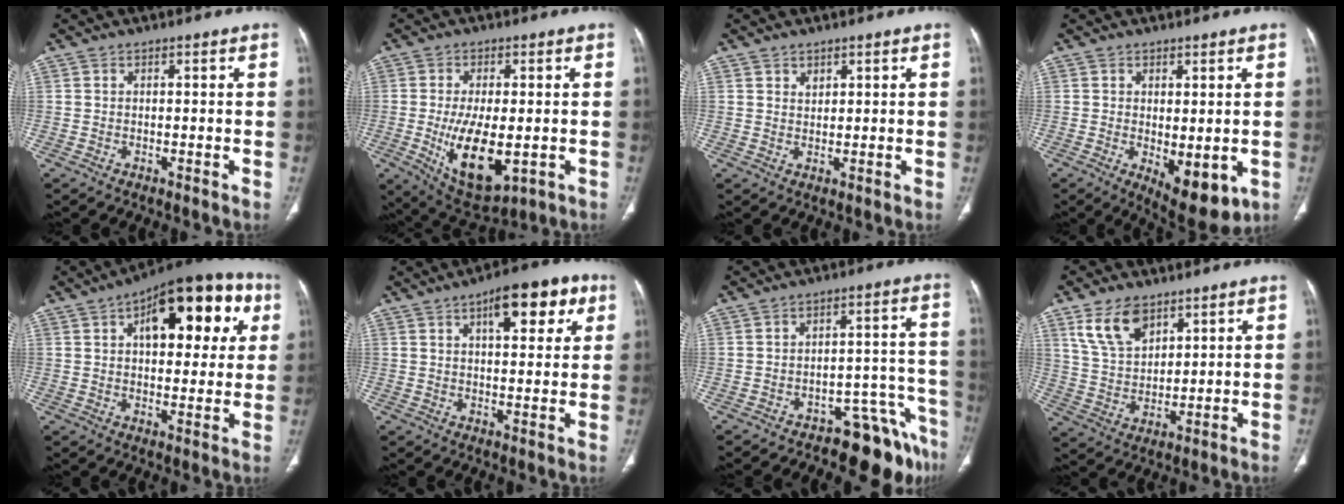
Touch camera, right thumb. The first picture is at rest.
{"total": 12.9, "force": [-2.6, 6.0, 11.1], "torque": [-0.183, -0.020, -0.027]}
{"total": 1.6, "force": [1.1, 1.1, 0.4], "torque": [0.005, -0.008, 0.018]}
{"total": 8.9, "force": [-2.0, 4.1, 7.6], "torque": [-0.086, -0.016, -0.013]}
{"total": 21.5, "force": [7.3, 10.5, 17.3], "torque": [-0.194, 0.015, 0.097]}
{"total": 12.5, "force": [5.7, 5.2, 9.8], "torque": [-0.099, -0.005, 0.073]}
{"total": 10.4, "force": [-8.4, 4.4, 4.2], "torque": [-0.002, 0.102, -0.119]}
{"total": 9.7, "force": [5.9, 5.6, 5.3], "torque": [-0.083, -0.027, 0.123]}